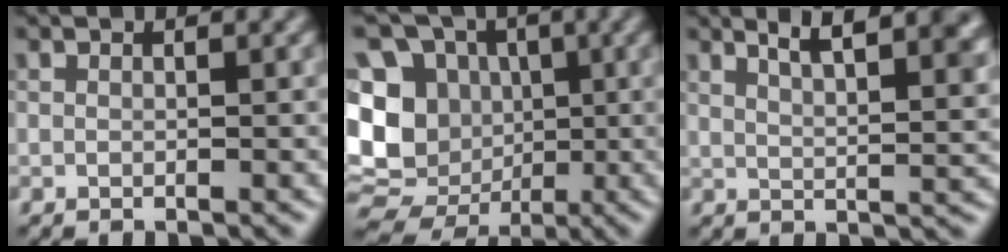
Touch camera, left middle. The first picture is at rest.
{"total": 13.8, "force": [-1.2, 12.1, 6.7], "torque": [-0.133, 0.012, -0.035]}
{"total": 7.2, "force": [4.6, 2.2, 5.0], "torque": [-0.040, 0.022, 0.060]}